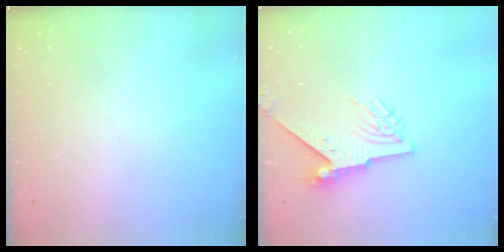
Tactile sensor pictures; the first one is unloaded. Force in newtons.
{"total": 7.9, "press": 7.9, "slide": 0.8}